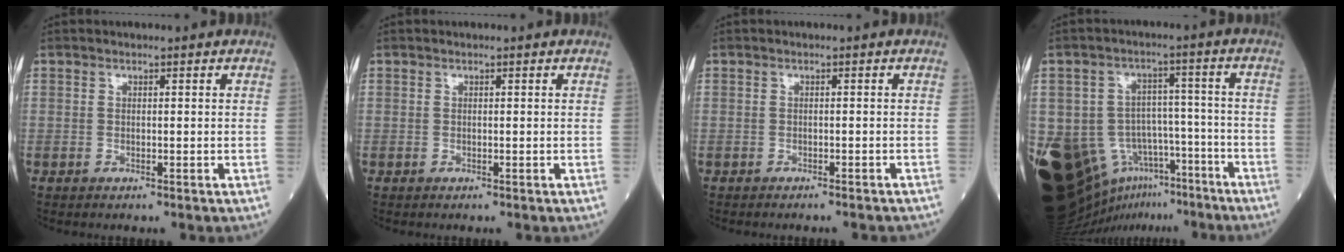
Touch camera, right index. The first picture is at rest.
{"total": 0.0}
{"total": 3.2, "force": [-3.1, 0.4, 1.0], "torque": [-0.014, -0.005, -0.037]}
{"total": 23.7, "force": [-13.3, 15.1, 12.5], "torque": [-0.298, 0.023, -0.196]}